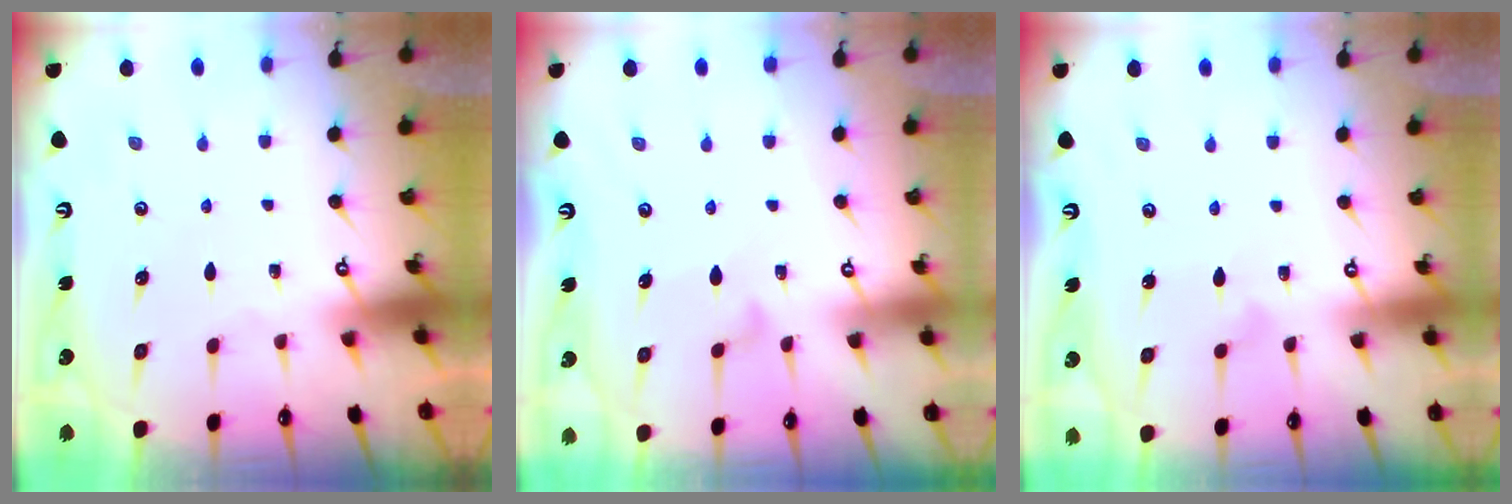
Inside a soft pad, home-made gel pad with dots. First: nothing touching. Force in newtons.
{"total": 8.7, "press": 8.6, "slide": 0.5}
{"total": 5.2, "press": 5.2, "slide": 0.3}